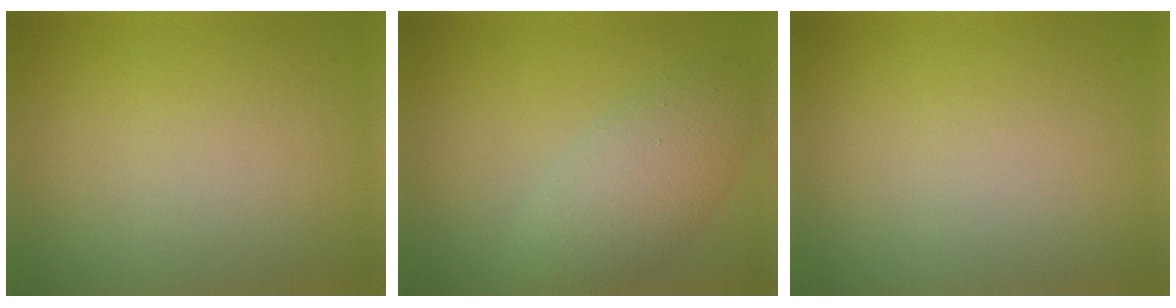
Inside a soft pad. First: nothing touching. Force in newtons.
{"total": 4.5, "press": 4.5, "slide": 0.4}
{"total": 0.0}